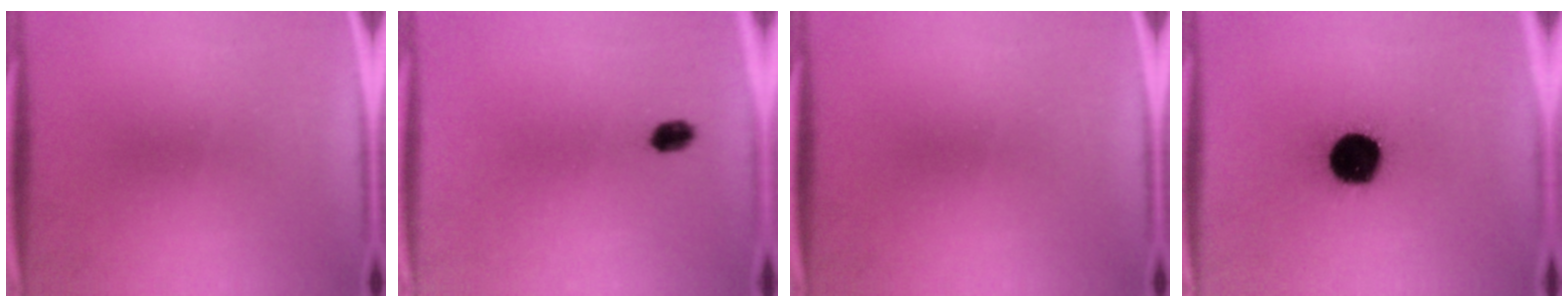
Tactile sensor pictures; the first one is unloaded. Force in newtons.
{"total": 2.4}
{"total": 0.0}
{"total": 17.6}